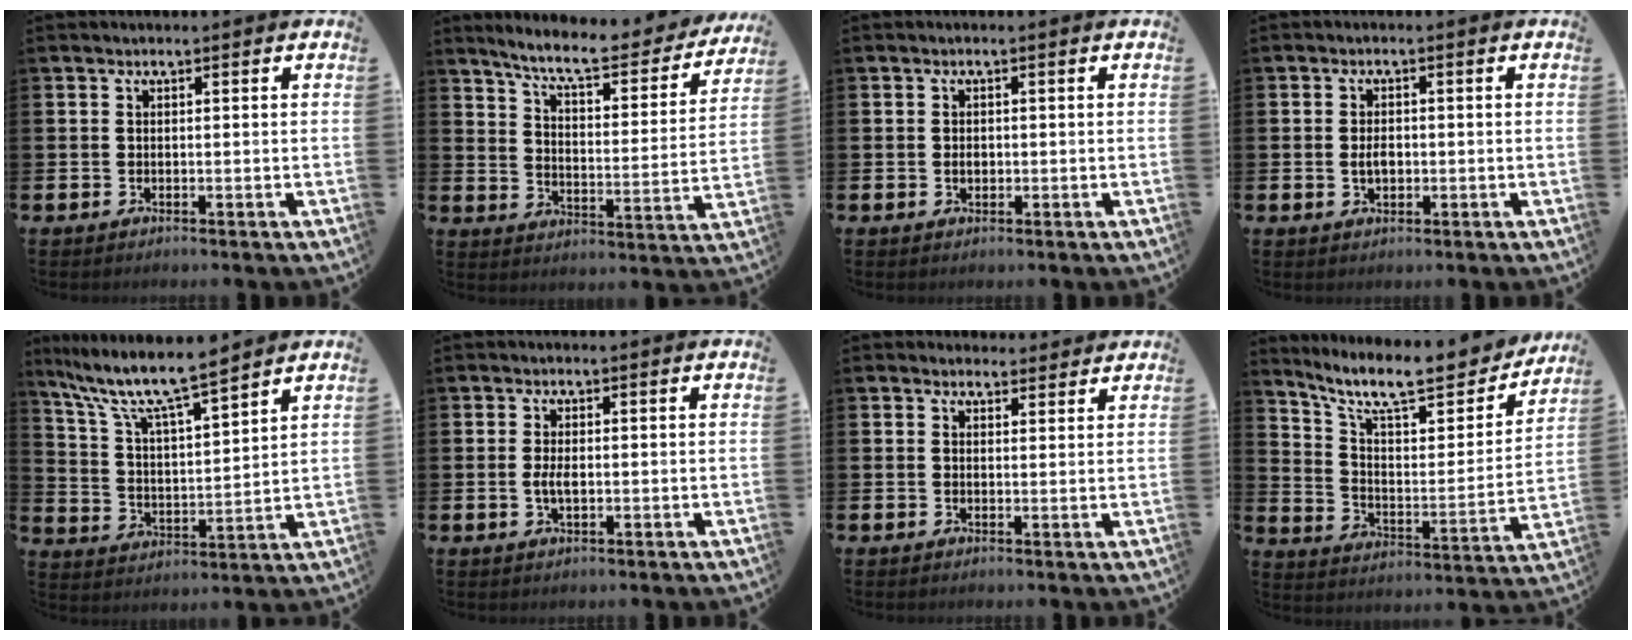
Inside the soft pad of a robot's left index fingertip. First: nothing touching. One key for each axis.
{"total": 8.1, "fx": 7.4, "fy": 1.2, "fz": 3.2, "tx": -0.079, "ty": -0.057, "tz": 0.120}
{"total": 1.2, "fx": -0.1, "fy": 0.9, "fz": 0.8, "tx": -0.011, "ty": 0.006, "tz": -0.005}
{"total": 2.3, "fx": -0.1, "fy": 1.4, "fz": 1.8, "tx": -0.023, "ty": 0.001, "tz": -0.007}
{"total": 9.1, "fx": 8.1, "fy": 0.9, "fz": 4.0, "tx": -0.116, "ty": -0.048, "tz": 0.138}
{"total": 2.1, "fx": -0.2, "fy": 1.0, "fz": 1.9, "tx": -0.025, "ty": -0.003, "tz": -0.006}
{"total": 2.1, "fx": 2.0, "fy": 0.7, "fz": -0.1, "tx": 0.007, "ty": -0.006, "tz": 0.034}
{"total": 11.1, "fx": 9.6, "fy": 2.9, "fz": 4.9, "tx": -0.122, "ty": -0.068, "tz": 0.162}